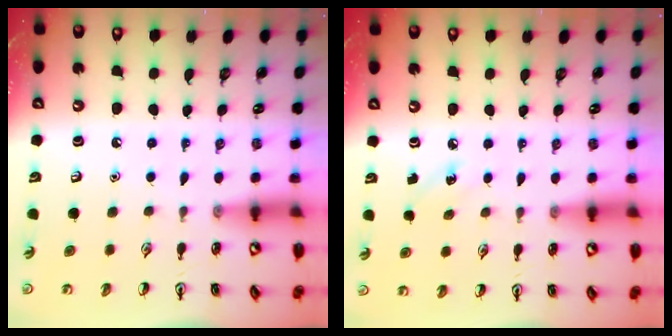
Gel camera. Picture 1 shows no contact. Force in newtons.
{"total": 3.8, "press": 3.6, "slide": 1.2}